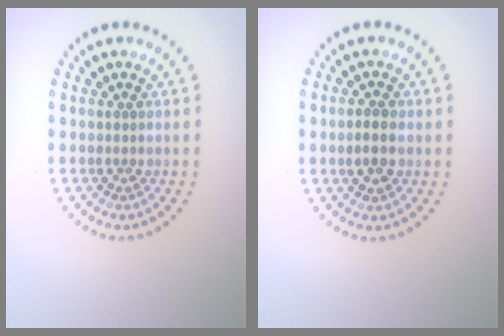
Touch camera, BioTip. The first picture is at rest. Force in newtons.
{"total": 1.5, "press": 1.5, "slide": 0.1}